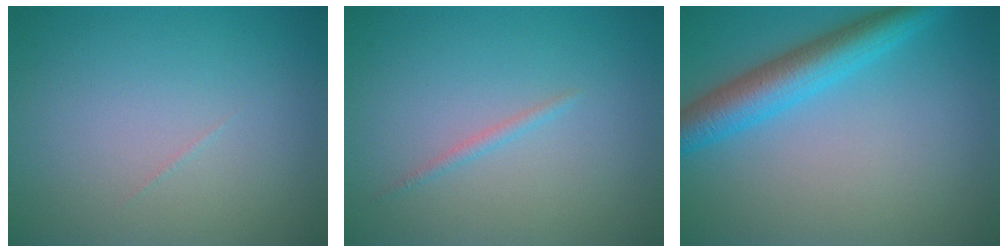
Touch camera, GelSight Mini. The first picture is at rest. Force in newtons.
{"total": 0.8, "press": 0.8, "slide": 0.0}
{"total": 5.4, "press": 5.4, "slide": 0.3}